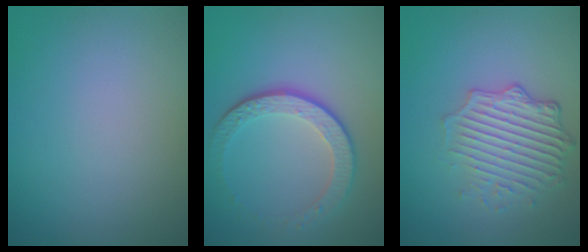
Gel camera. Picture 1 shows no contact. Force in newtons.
{"total": 4.3, "press": 3.0, "slide": 3.1}
{"total": 4.8, "press": 3.6, "slide": 3.2}